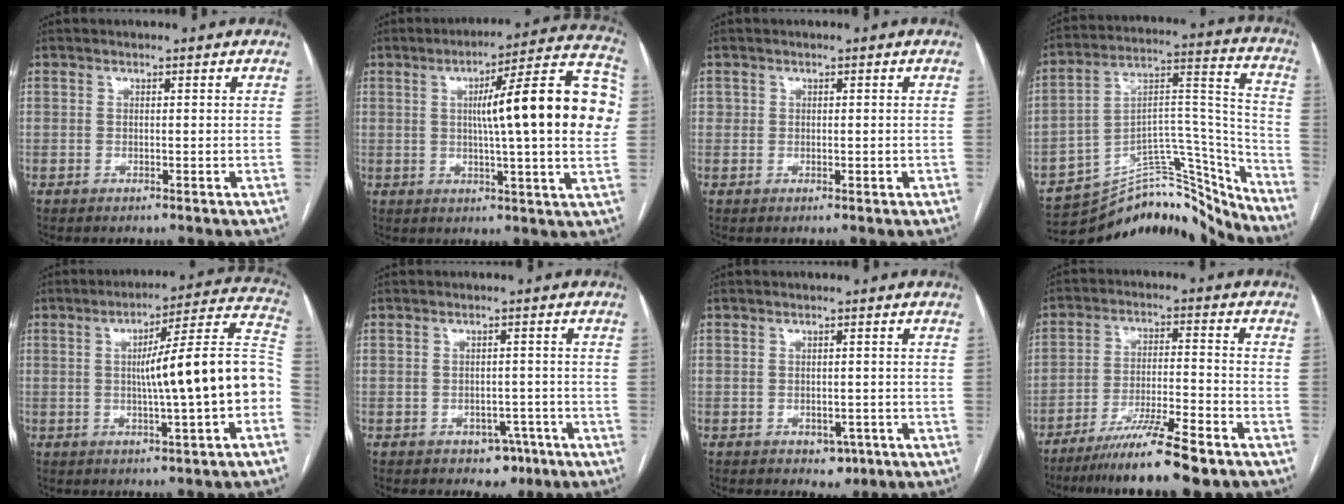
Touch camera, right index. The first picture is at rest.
{"total": 19.7, "force": [2.5, 1.6, 19.5], "torque": [-0.258, 0.030, 0.024]}
{"total": 1.1, "force": [0.0, 1.0, 0.5], "torque": [-0.009, 0.006, 0.004]}
{"total": 25.2, "force": [-23.4, 6.4, 7.0], "torque": [-0.074, 0.068, -0.340]}
{"total": 16.2, "force": [-1.7, 0.1, 16.1], "torque": [-0.221, 0.031, -0.029]}
{"total": 4.0, "force": [-2.3, 2.8, 1.6], "torque": [-0.011, 0.008, -0.023]}
{"total": 3.0, "force": [-1.4, 2.1, 1.5], "torque": [-0.009, 0.002, -0.010]}
{"total": 11.7, "force": [-8.8, 0.3, 7.8], "torque": [-0.130, -0.028, -0.149]}